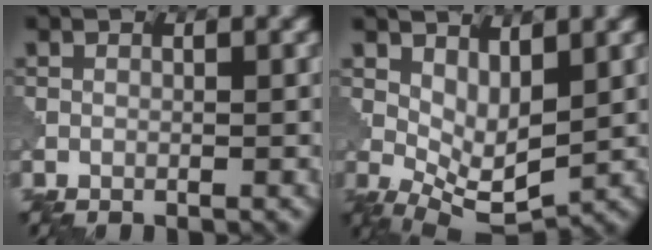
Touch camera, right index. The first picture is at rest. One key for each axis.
{"total": 4.5, "fx": 1.5, "fy": 2.1, "fz": 3.7, "tx": -0.072, "ty": -0.014, "tz": 0.035}